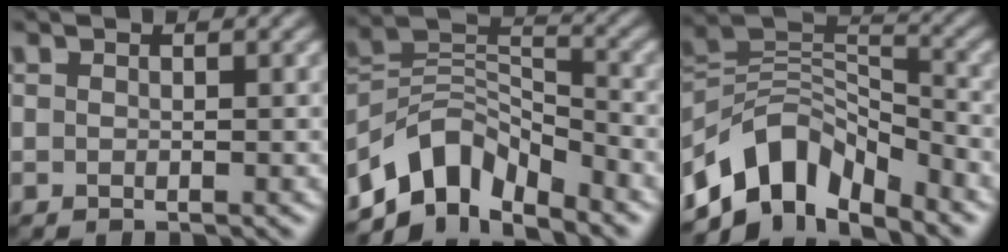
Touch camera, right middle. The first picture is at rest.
{"total": 7.6, "force": [-5.6, 3.8, 3.5], "torque": [-0.044, -0.001, -0.115]}
{"total": 9.0, "force": [-6.2, 4.6, 4.6], "torque": [-0.064, 0.002, -0.127]}